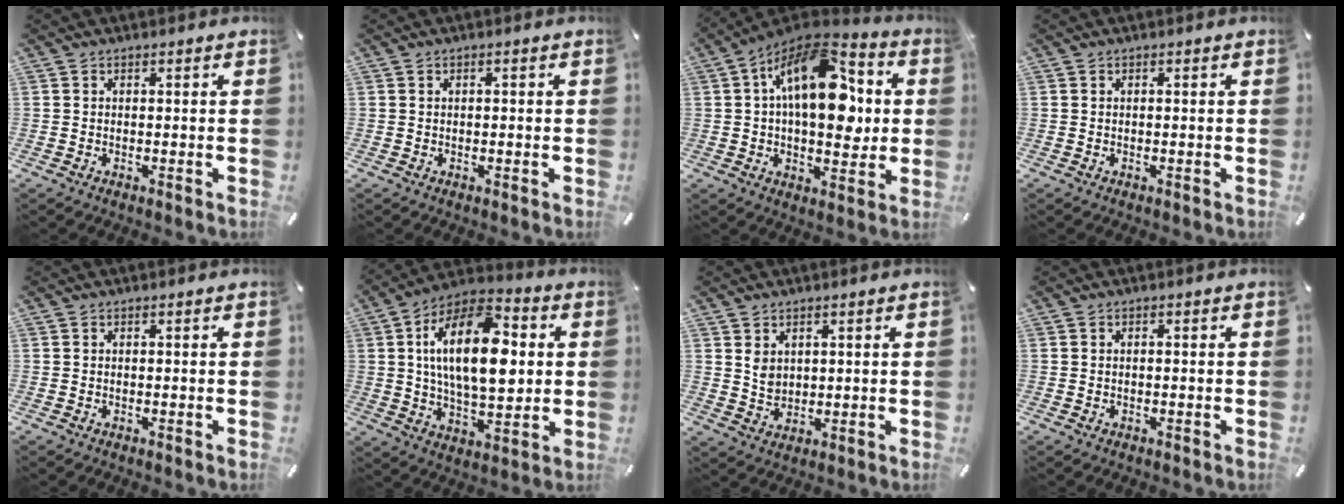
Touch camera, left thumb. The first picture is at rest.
{"total": 0.7, "force": [-0.1, 0.3, 0.6], "torque": [-0.010, 0.001, -0.001]}
{"total": 20.6, "force": [4.2, 11.6, 16.5], "torque": [-0.270, -0.013, 0.068]}
{"total": 0.0}
{"total": 0.0}
{"total": 21.3, "force": [3.8, 11.7, 17.4], "torque": [-0.307, -0.006, 0.056]}
{"total": 3.7, "force": [1.6, 3.0, 1.5], "torque": [-0.025, -0.002, 0.029]}
{"total": 0.6, "force": [-0.2, 0.3, 0.5], "torque": [-0.010, 0.000, -0.004]}